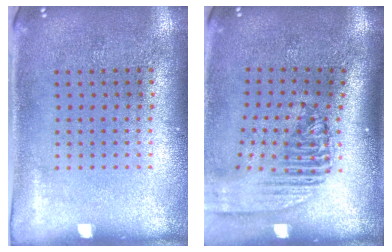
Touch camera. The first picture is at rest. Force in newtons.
{"total": 2.3, "press": 1.7, "slide": 1.5}